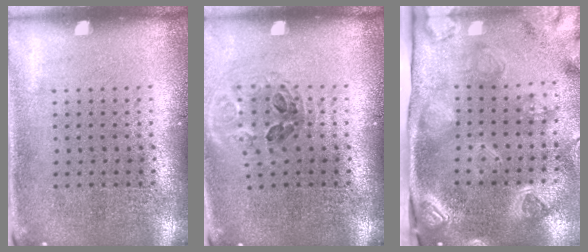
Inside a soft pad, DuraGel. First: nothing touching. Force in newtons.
{"total": 0.9, "press": 0.9, "slide": 0.1}
{"total": 4.1, "press": 3.0, "slide": 2.7}